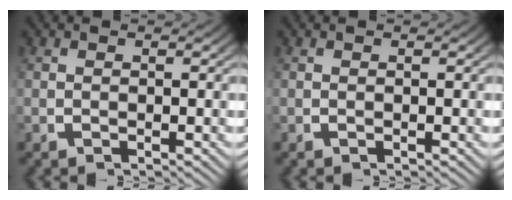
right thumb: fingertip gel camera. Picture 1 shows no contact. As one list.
[{"total": 0.0}]